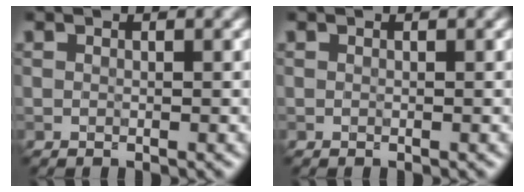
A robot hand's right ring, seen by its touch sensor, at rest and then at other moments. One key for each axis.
{"total": 0.0}